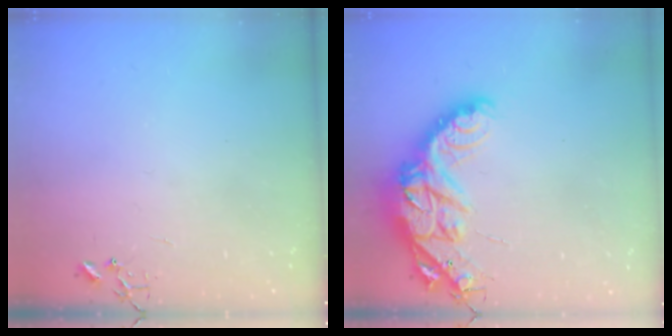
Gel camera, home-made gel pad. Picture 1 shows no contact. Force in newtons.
{"total": 19.5, "press": 19.4, "slide": 1.3}